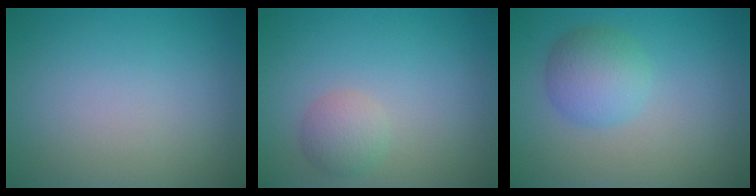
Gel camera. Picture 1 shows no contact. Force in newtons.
{"total": 2.0, "press": 2.0, "slide": 0.0}
{"total": 3.5, "press": 3.5, "slide": 0.1}